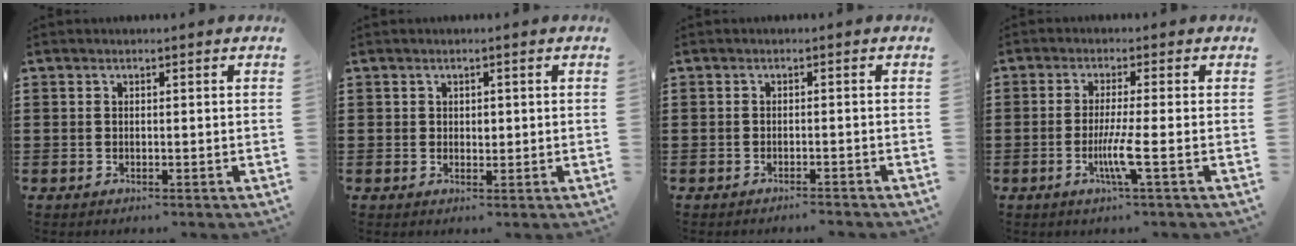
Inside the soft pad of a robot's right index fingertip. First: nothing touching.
{"total": 0.7, "force": [0.3, 0.4, 0.5], "torque": [-0.009, 0.001, 0.006]}
{"total": 1.0, "force": [-1.0, -0.2, 0.2], "torque": [-0.008, -0.002, -0.019]}
{"total": 5.0, "force": [-1.5, -0.3, 4.7], "torque": [-0.095, -0.020, -0.032]}